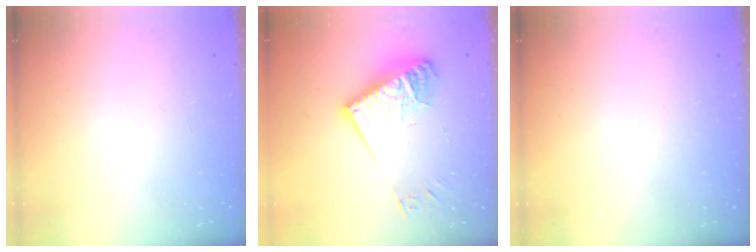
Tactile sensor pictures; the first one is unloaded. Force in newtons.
{"total": 16.4, "press": 16.4, "slide": 1.2}
{"total": 0.0}